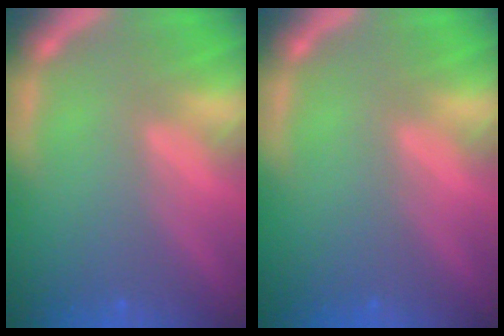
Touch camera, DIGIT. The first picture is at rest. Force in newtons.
{"total": 0.0}